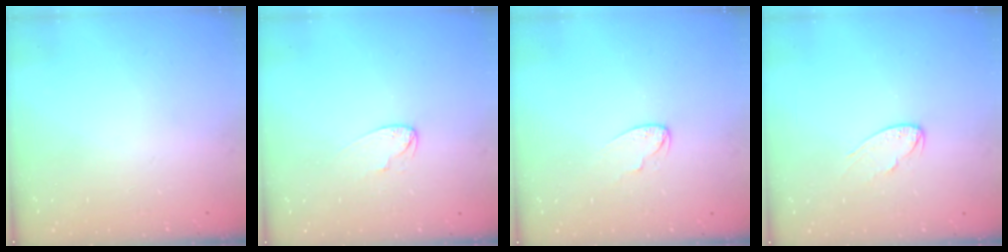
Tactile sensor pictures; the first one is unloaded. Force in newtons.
{"total": 4.8, "press": 4.8, "slide": 0.4}
{"total": 3.7, "press": 3.7, "slide": 0.3}
{"total": 5.4, "press": 5.3, "slide": 0.5}